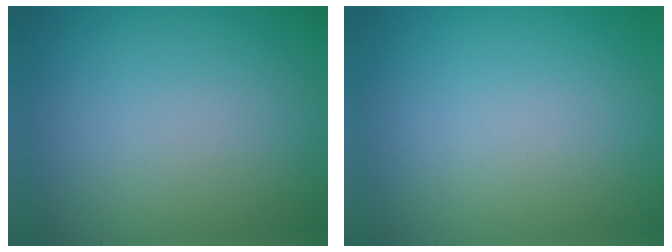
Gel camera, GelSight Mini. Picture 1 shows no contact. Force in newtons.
{"total": 0.0}